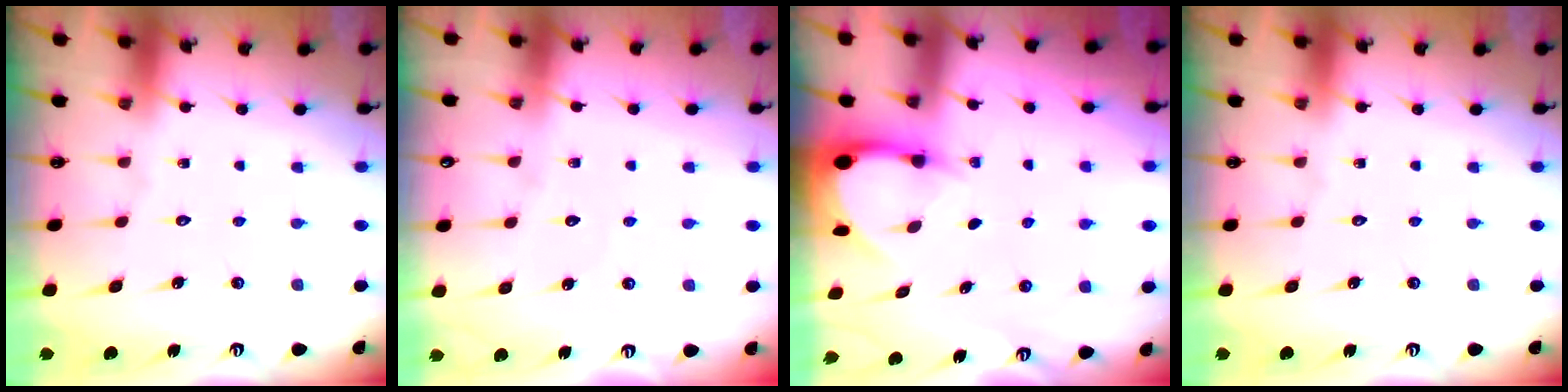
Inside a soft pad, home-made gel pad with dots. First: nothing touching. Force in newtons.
{"total": 2.0, "press": 2.0, "slide": 0.2}
{"total": 3.5, "press": 3.5, "slide": 0.3}
{"total": 0.0}